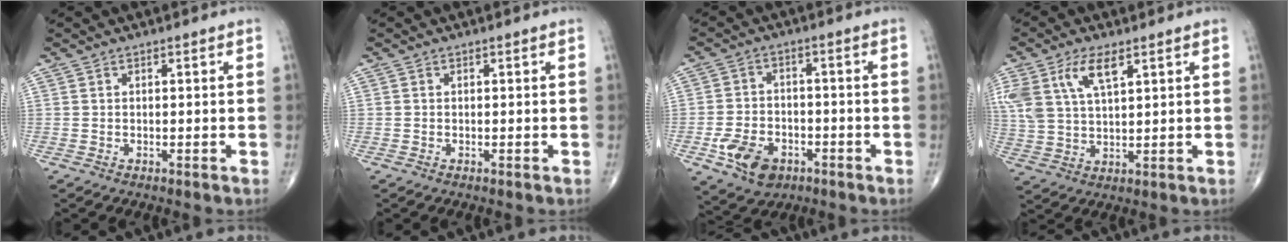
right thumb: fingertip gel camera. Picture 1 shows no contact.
{"total": 0.0}
{"total": 9.0, "force": [-3.9, 6.3, 5.1], "torque": [-0.080, 0.019, -0.062]}
{"total": 10.3, "force": [5.1, 4.6, 7.7], "torque": [-0.165, -0.008, 0.105]}